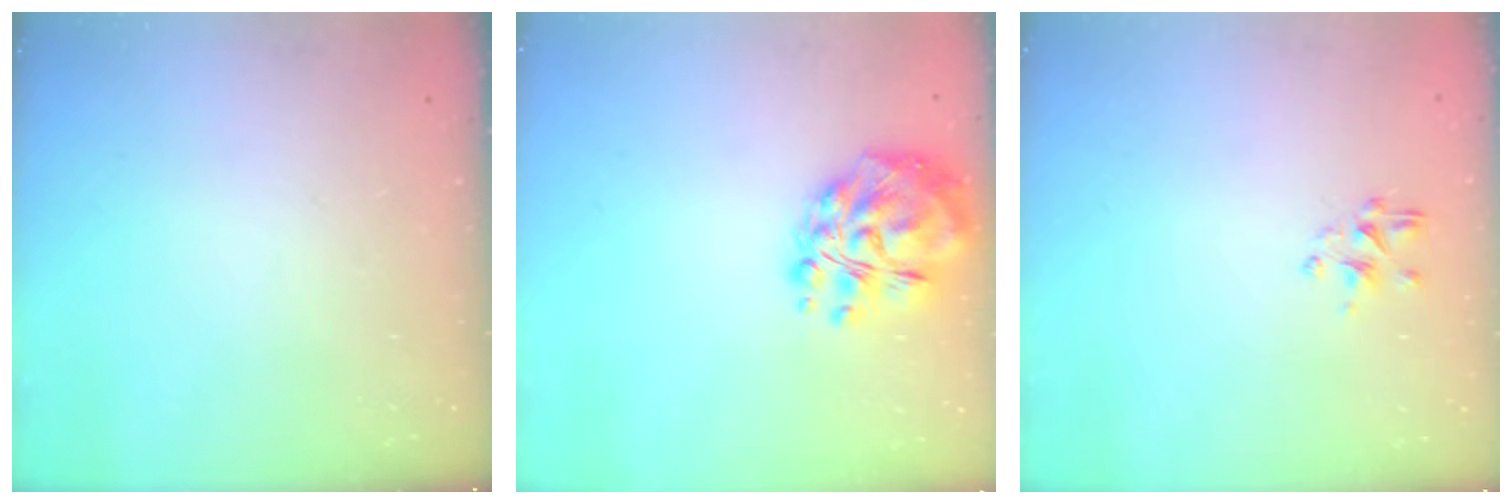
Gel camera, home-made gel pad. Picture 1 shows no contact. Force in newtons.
{"total": 14.0, "press": 13.5, "slide": 3.6}
{"total": 2.4, "press": 2.2, "slide": 1.0}